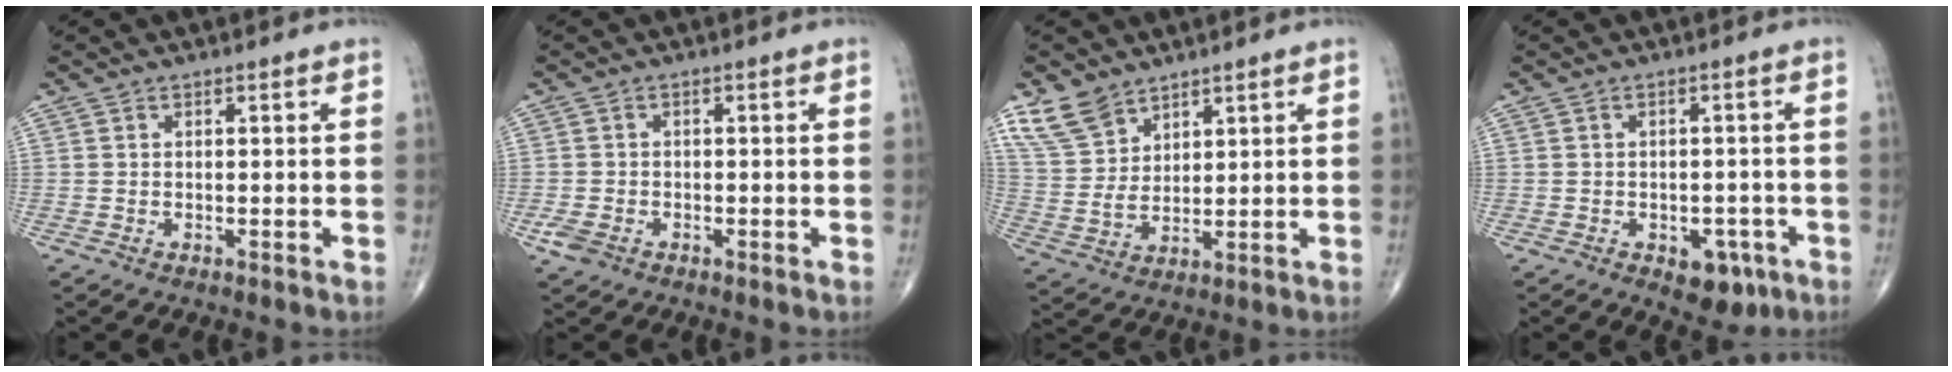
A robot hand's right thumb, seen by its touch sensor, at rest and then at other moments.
{"total": 3.2, "force": [-1.5, 2.2, 1.8], "torque": [-0.040, 0.001, -0.026]}
{"total": 8.3, "force": [6.0, 4.8, 3.1], "torque": [-0.052, -0.022, 0.132]}
{"total": 6.1, "force": [-2.8, 3.8, 3.9], "torque": [-0.024, 0.014, -0.030]}